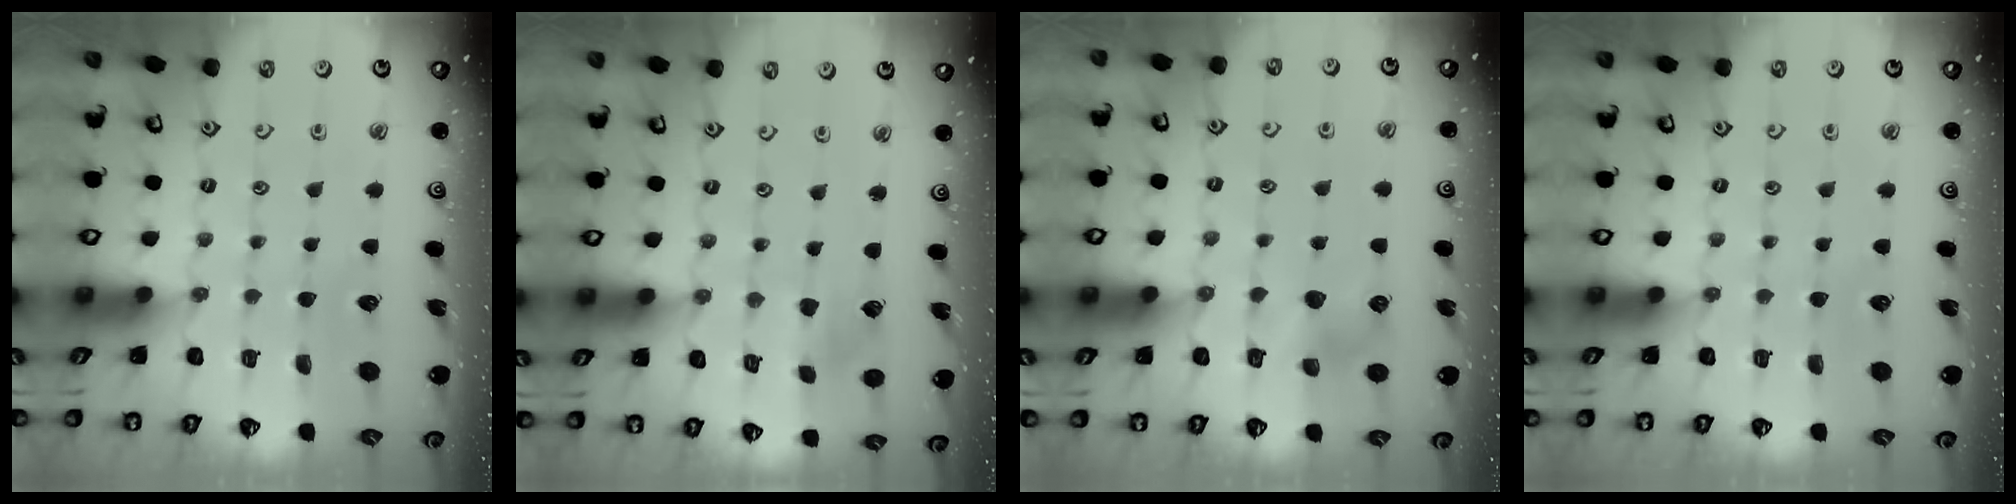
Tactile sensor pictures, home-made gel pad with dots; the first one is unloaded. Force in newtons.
{"total": 2.6, "press": 2.6, "slide": 0.5}
{"total": 5.5, "press": 5.4, "slide": 0.7}
{"total": 0.0}